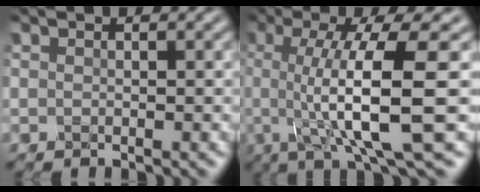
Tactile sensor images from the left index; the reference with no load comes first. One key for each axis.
{"total": 10.1, "fx": -0.7, "fy": 2.0, "fz": 9.9, "tx": -0.129, "ty": -0.002, "tz": -0.016}